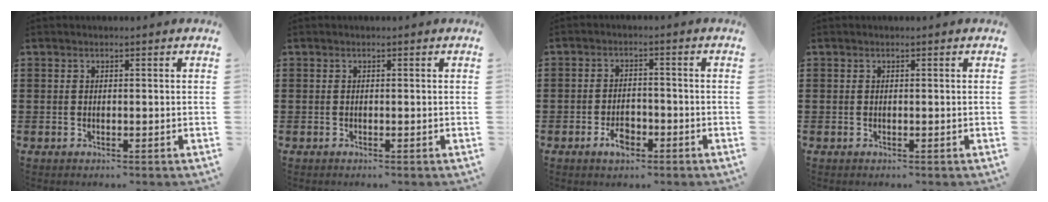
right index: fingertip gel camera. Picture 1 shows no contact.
{"total": 0.0}
{"total": 4.0, "force": [-2.0, 2.0, 2.9], "torque": [-0.056, 0.002, -0.038]}
{"total": 0.0}